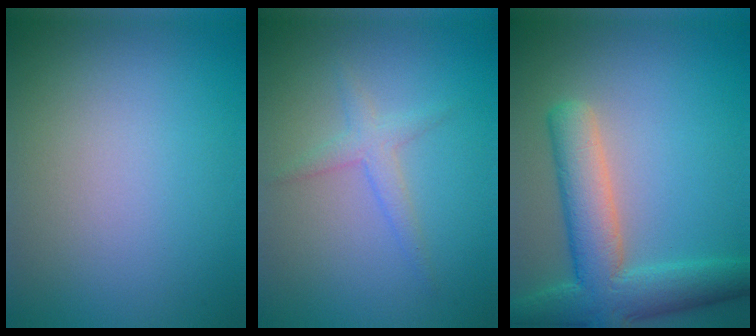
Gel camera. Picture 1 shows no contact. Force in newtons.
{"total": 1.8, "press": 1.8, "slide": 0.0}
{"total": 7.8, "press": 7.8, "slide": 0.5}